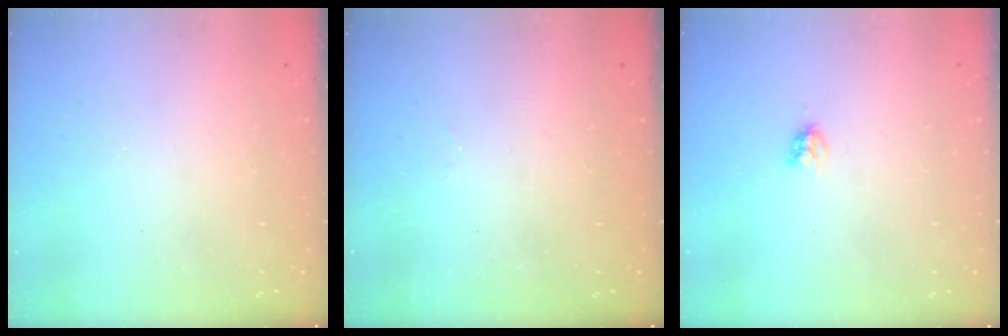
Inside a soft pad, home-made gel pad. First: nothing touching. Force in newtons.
{"total": 2.0, "press": 1.9, "slide": 0.8}
{"total": 3.9, "press": 3.9, "slide": 0.4}